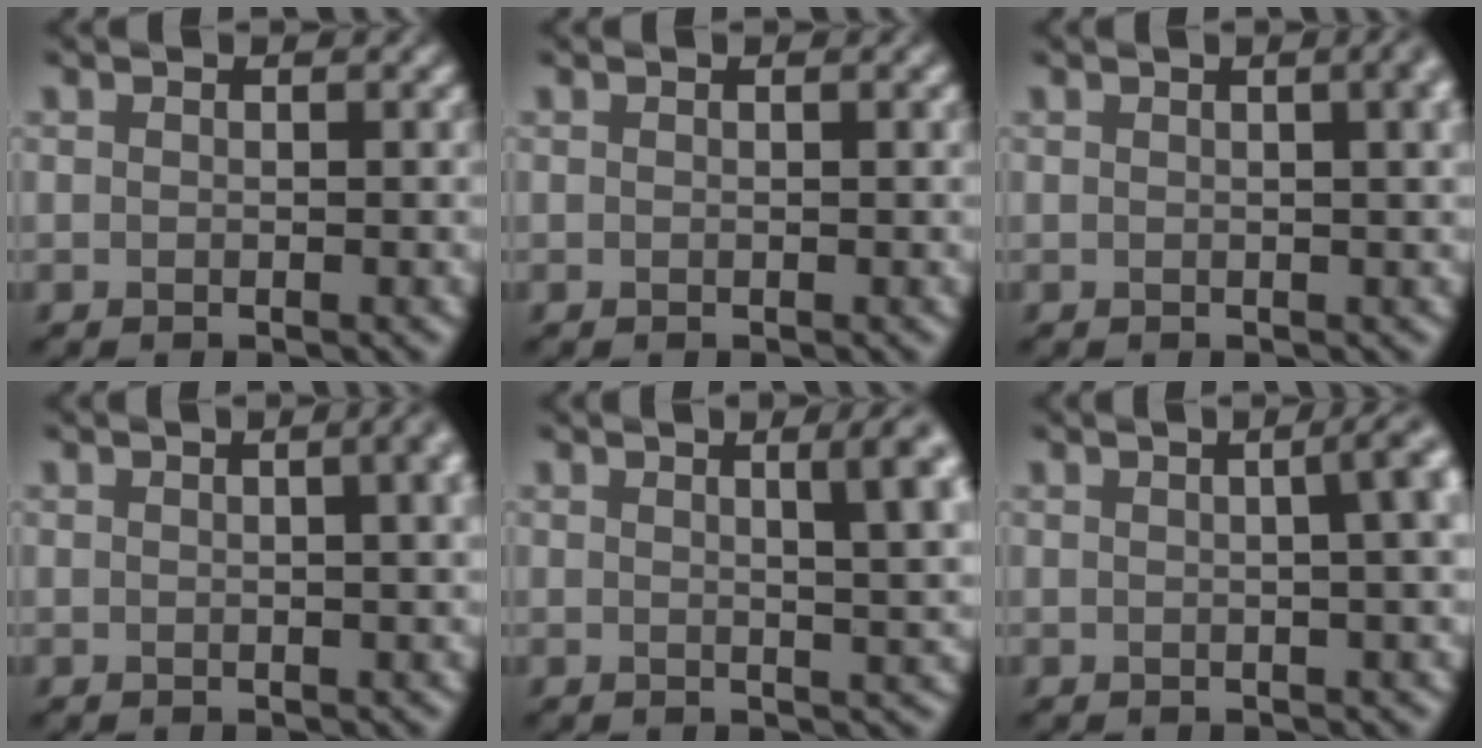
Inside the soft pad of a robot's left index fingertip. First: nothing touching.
{"total": 0.0}
{"total": 5.6, "force": [1.8, 2.6, 4.6], "torque": [-0.021, 0.031, -0.001]}
{"total": 6.4, "force": [2.0, 3.2, 5.3], "torque": [-0.017, 0.040, -0.006]}
{"total": 6.3, "force": [2.0, 2.1, 5.6], "torque": [-0.035, 0.016, 0.021]}
{"total": 9.7, "force": [2.2, 5.0, 8.0], "torque": [-0.006, 0.055, -0.013]}